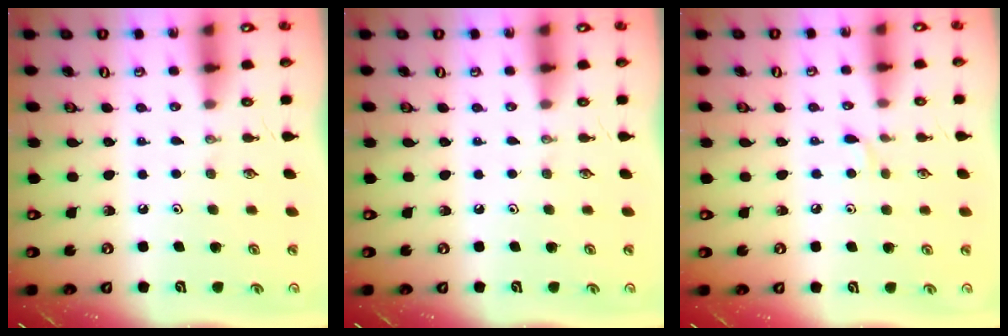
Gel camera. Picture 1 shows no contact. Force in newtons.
{"total": 0.0}
{"total": 4.5, "press": 4.4, "slide": 0.6}